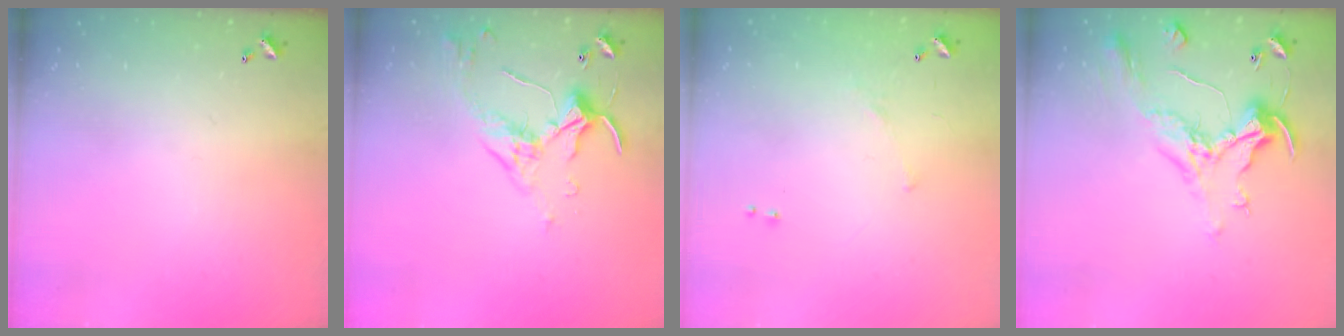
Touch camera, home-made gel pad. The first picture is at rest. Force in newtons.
{"total": 4.9, "press": 4.9, "slide": 0.6}
{"total": 5.6, "press": 5.6, "slide": 0.8}
{"total": 0.9, "press": 0.2, "slide": 0.9}